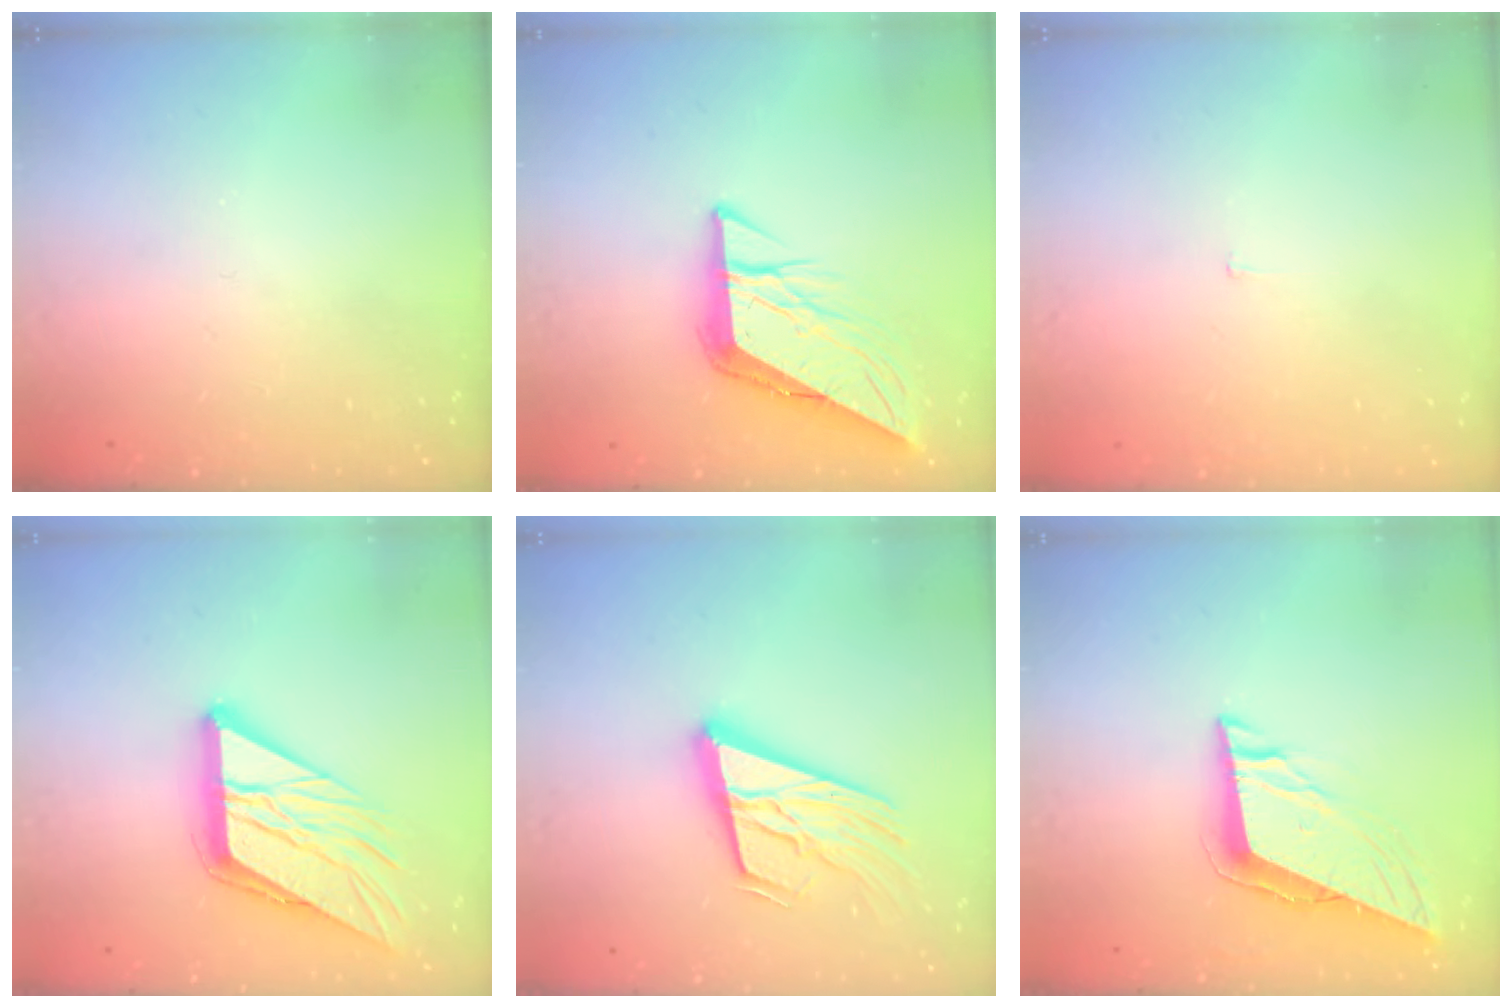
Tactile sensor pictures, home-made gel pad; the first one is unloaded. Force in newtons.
{"total": 9.3, "press": 9.2, "slide": 1.2}
{"total": 1.9, "press": 1.9, "slide": 0.1}
{"total": 18.8, "press": 18.6, "slide": 2.2}
{"total": 20.4, "press": 19.9, "slide": 4.5}
{"total": 8.6, "press": 8.5, "slide": 1.3}